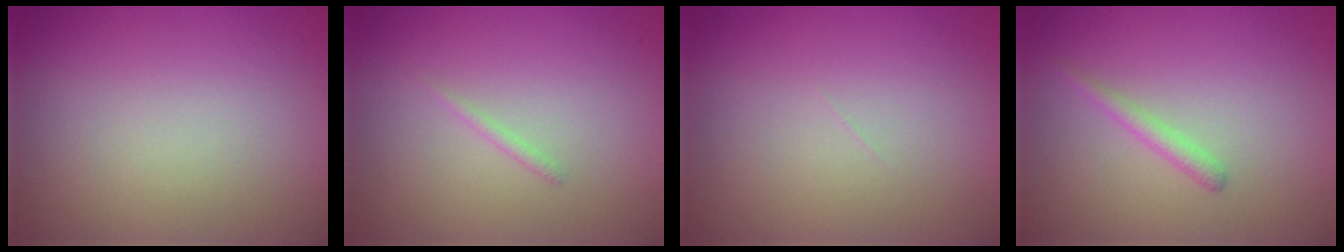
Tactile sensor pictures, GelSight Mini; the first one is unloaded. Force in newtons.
{"total": 0.6, "press": 0.6, "slide": 0.1}
{"total": 0.0}
{"total": 1.4, "press": 1.4, "slide": 0.0}